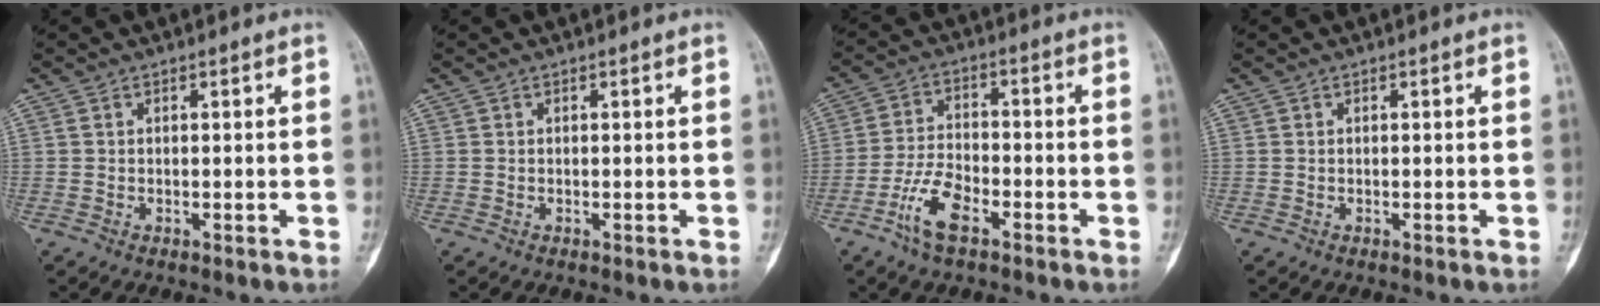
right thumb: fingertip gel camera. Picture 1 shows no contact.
{"total": 0.0}
{"total": 8.1, "force": [-4.4, 3.5, 5.8], "torque": [-0.118, 0.021, -0.087]}
{"total": 0.0}